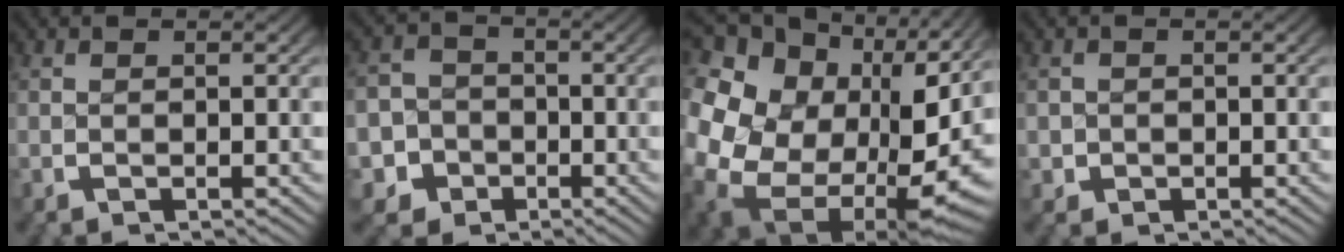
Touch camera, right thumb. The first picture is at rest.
{"total": 10.3, "force": [-4.2, 8.9, 2.9], "torque": [-0.058, -0.043, -0.072]}
{"total": 22.2, "force": [-2.3, 16.2, 15.1], "torque": [-0.326, -0.083, -0.007]}
{"total": 1.7, "force": [-0.4, 1.6, 0.3], "torque": [-0.010, -0.012, -0.003]}